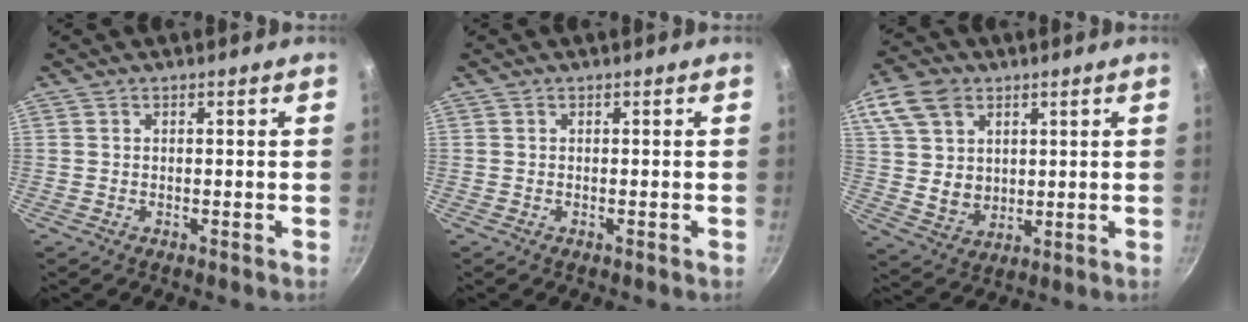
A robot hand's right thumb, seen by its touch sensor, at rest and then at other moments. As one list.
[{"total": 0.0}, {"total": 13.4, "force": [5.4, 10.3, 6.8], "torque": [-0.115, -0.011, 0.108]}]